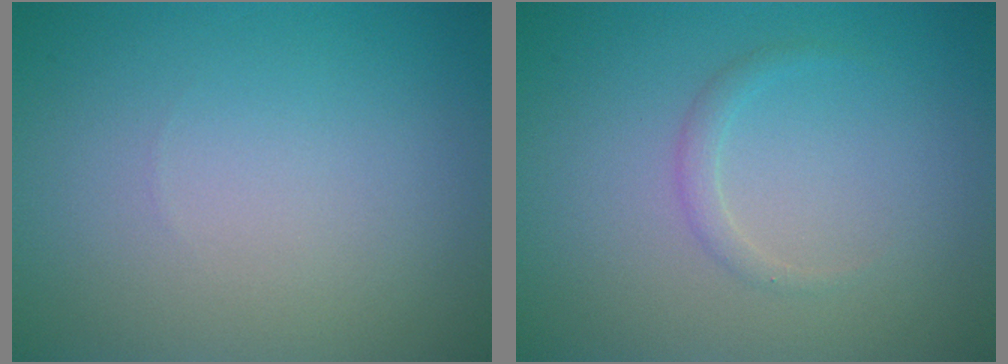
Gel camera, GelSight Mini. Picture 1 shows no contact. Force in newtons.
{"total": 1.0, "press": 1.0, "slide": 0.1}